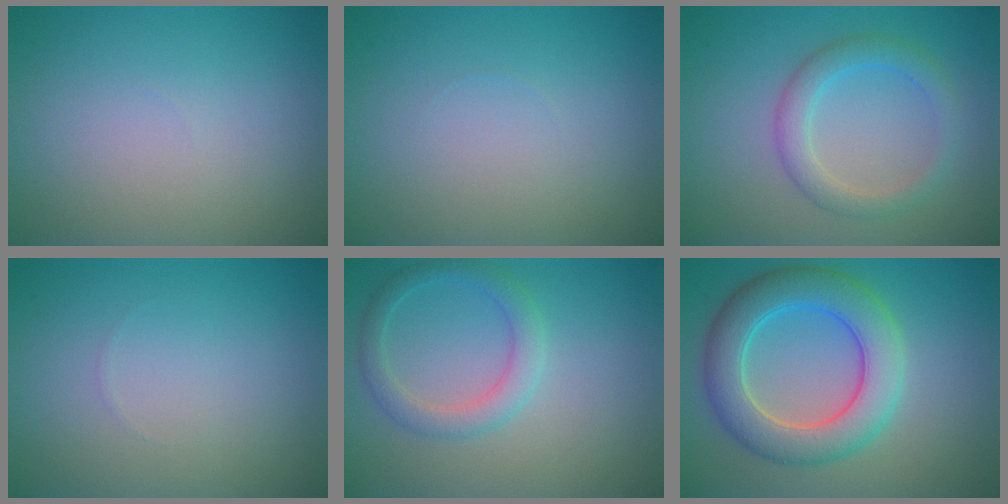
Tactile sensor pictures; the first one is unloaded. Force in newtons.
{"total": 0.0}
{"total": 2.9, "press": 2.9, "slide": 0.1}
{"total": 0.0}
{"total": 2.7, "press": 2.7, "slide": 0.2}
{"total": 7.1, "press": 7.1, "slide": 0.6}